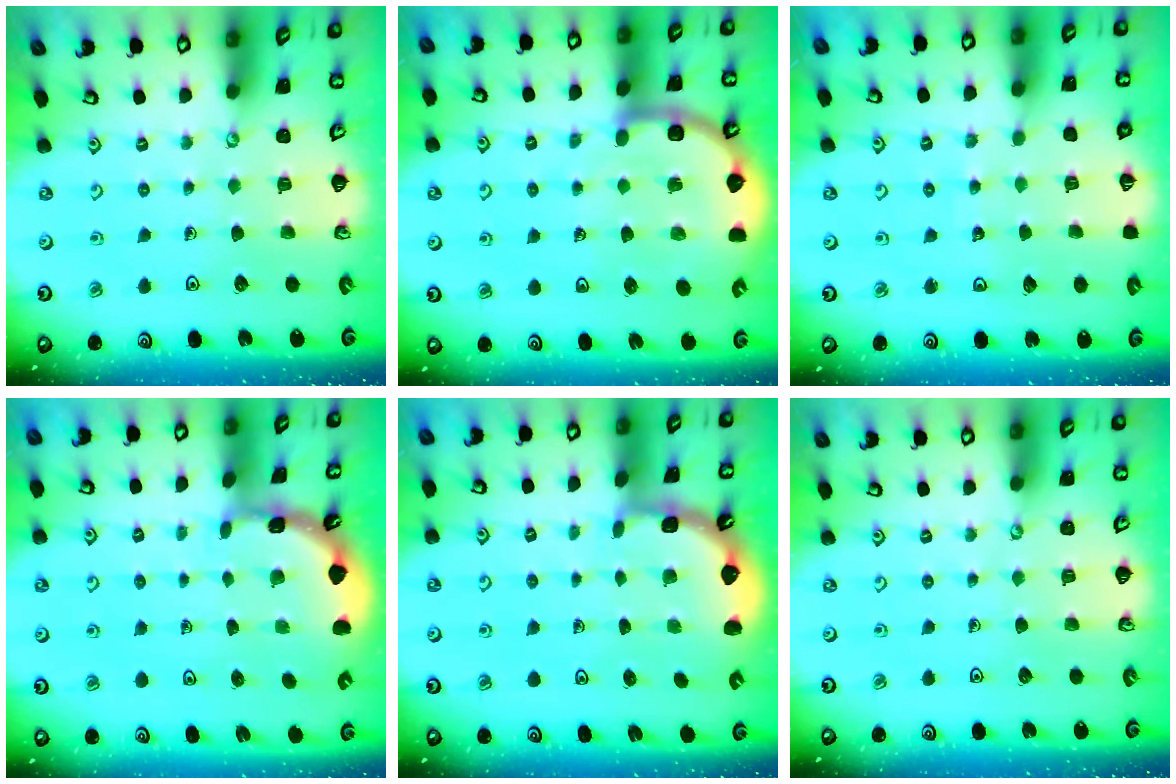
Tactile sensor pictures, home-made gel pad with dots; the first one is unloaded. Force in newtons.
{"total": 8.3, "press": 7.7, "slide": 2.9}
{"total": 5.5, "press": 5.5, "slide": 0.8}
{"total": 1.9, "press": 1.9, "slide": 0.0}
{"total": 1.9, "press": 1.9, "slide": 0.2}
{"total": 0.0}